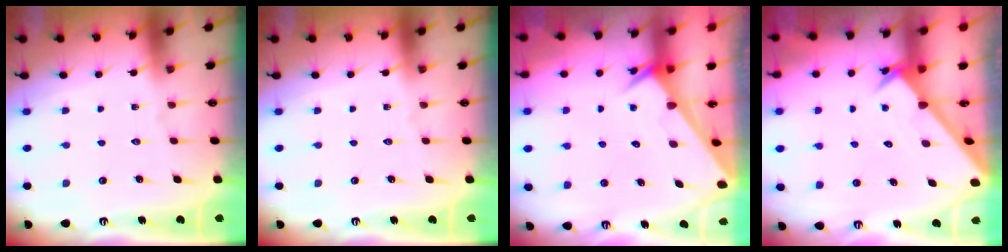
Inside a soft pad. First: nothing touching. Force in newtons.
{"total": 0.0}
{"total": 2.1, "press": 2.1, "slide": 0.1}
{"total": 2.4, "press": 2.4, "slide": 0.2}